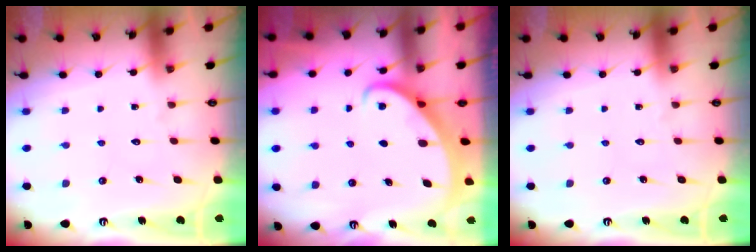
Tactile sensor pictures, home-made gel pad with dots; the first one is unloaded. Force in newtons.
{"total": 2.2, "press": 2.2, "slide": 0.3}
{"total": 0.0}